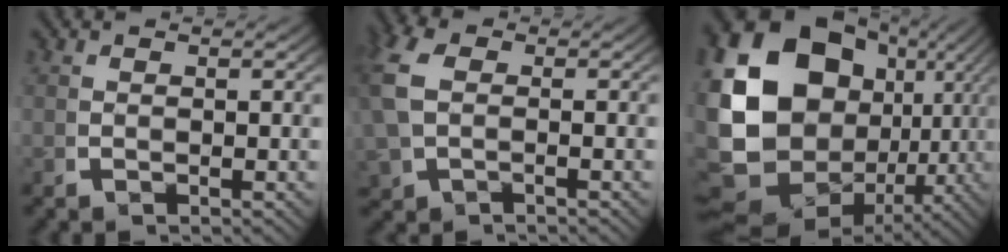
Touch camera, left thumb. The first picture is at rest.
{"total": 3.9, "force": [0.2, 2.6, 2.8], "torque": [-0.084, -0.002, 0.014]}
{"total": 20.5, "force": [0.6, 14.9, 14.1], "torque": [-0.320, -0.060, 0.039]}